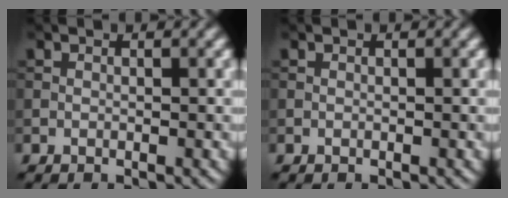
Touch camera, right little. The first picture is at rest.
{"total": 0.0}